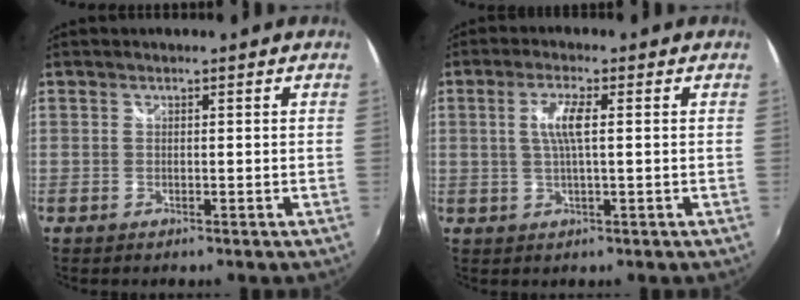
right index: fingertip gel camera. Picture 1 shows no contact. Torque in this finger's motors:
{"motor_torque": [0.88, 0.08, 0.38, 0.10]}